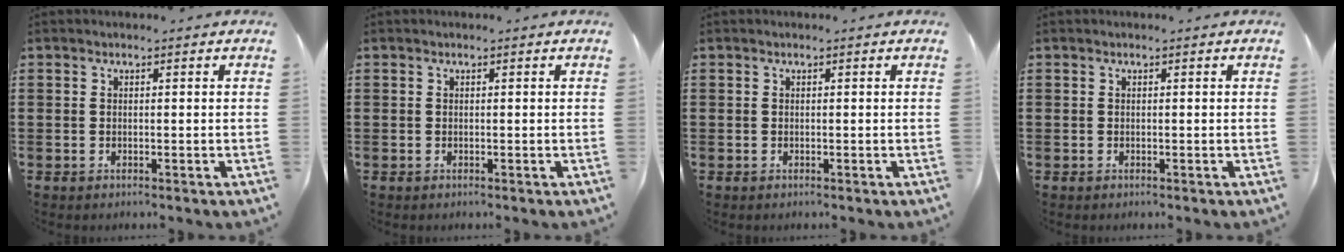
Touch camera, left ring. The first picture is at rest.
{"total": 0.0}
{"total": 0.0}
{"total": 0.0}